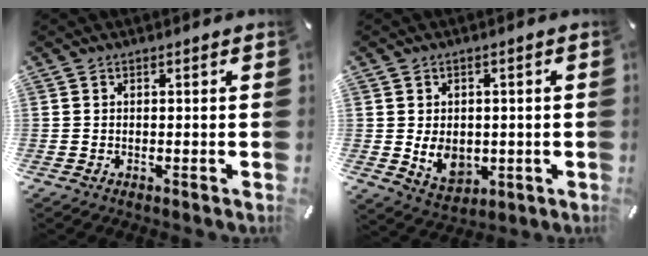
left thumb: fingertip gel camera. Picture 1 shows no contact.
{"total": 7.3, "force": [-0.8, 6.0, 4.1], "torque": [-0.077, -0.002, -0.013]}